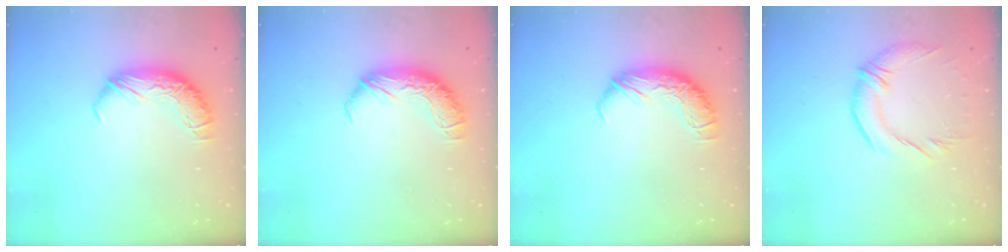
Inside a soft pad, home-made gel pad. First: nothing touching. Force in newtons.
{"total": 0.0}
{"total": 0.0}
{"total": 3.0, "press": 1.4, "slide": 2.6}